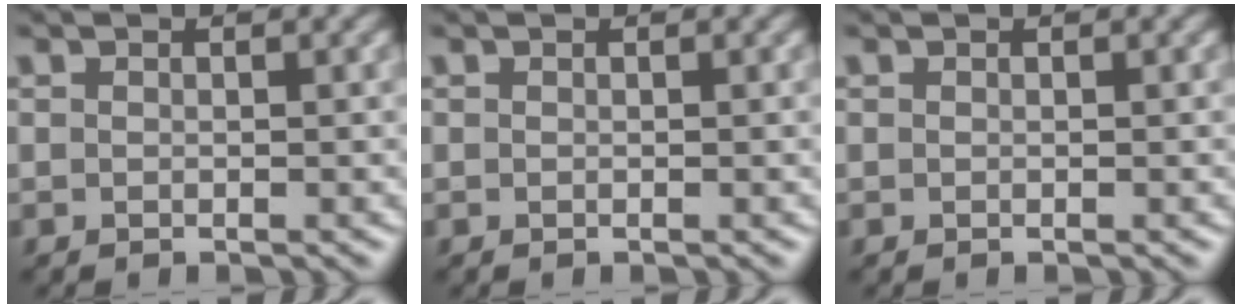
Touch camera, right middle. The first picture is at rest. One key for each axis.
{"total": 0.0}
{"total": 0.0}